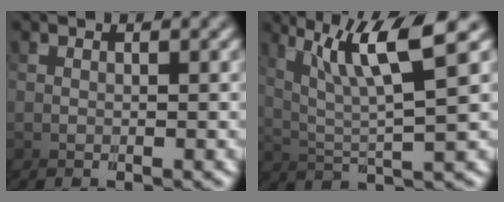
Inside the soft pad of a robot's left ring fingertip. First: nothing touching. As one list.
[{"total": 5.7, "force": [5.3, -1.3, 1.8], "torque": [-0.071, 0.035, 0.070]}]